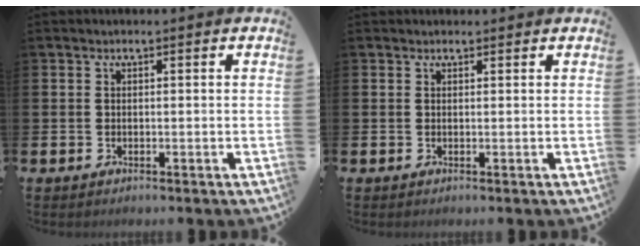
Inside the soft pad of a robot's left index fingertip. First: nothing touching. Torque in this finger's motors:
{"motor_torque": [0.90, -0.95, 0.21, 0.02]}